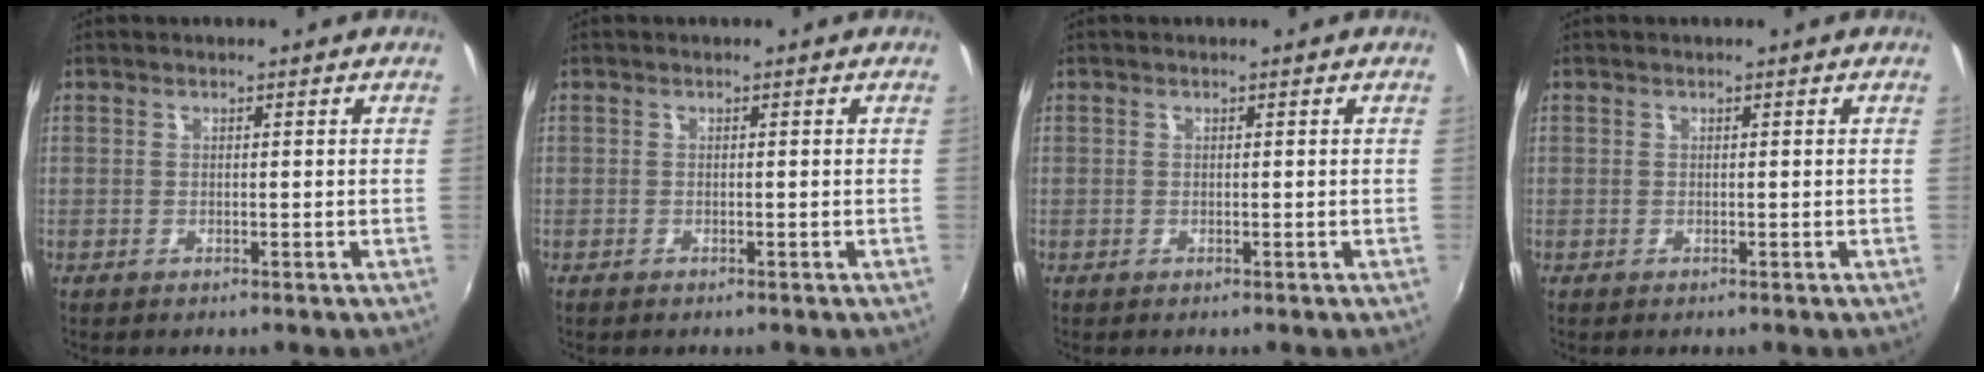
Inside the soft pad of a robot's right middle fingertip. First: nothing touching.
{"total": 0.6, "force": [-0.6, 0.2, 0.2], "torque": [-0.006, -0.003, -0.012]}
{"total": 0.0}
{"total": 0.0}